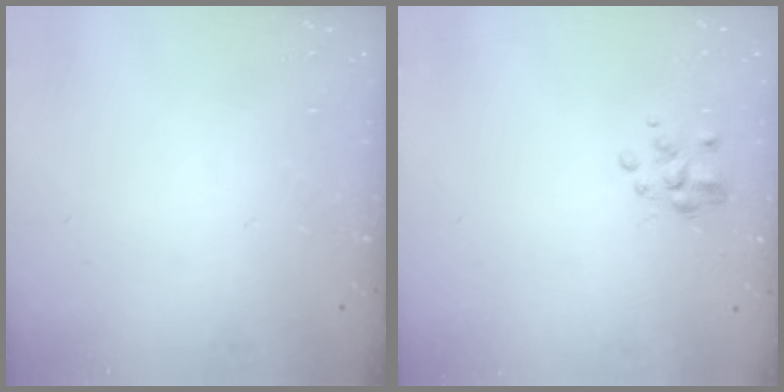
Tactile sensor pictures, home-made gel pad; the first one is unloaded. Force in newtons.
{"total": 2.6, "press": 2.5, "slide": 0.8}